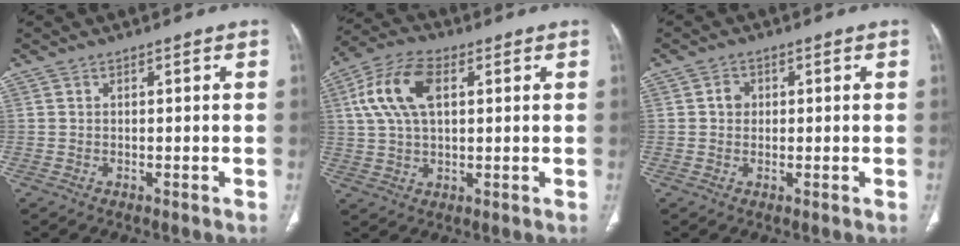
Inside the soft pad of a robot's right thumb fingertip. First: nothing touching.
{"total": 11.9, "force": [3.2, 6.5, 9.4], "torque": [-0.194, 0.017, 0.059]}
{"total": 2.2, "force": [0.3, 2.0, 1.0], "torque": [-0.005, 0.004, 0.003]}